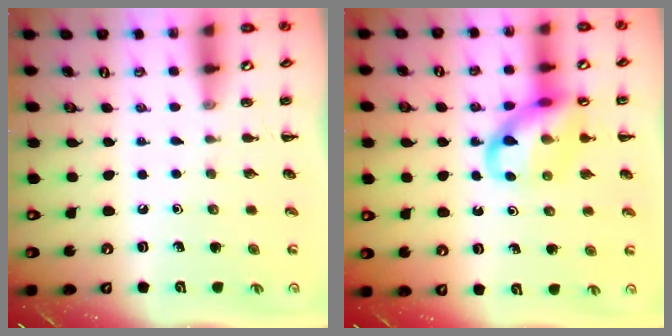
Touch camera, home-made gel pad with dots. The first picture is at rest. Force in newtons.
{"total": 13.1, "press": 12.9, "slide": 2.3}